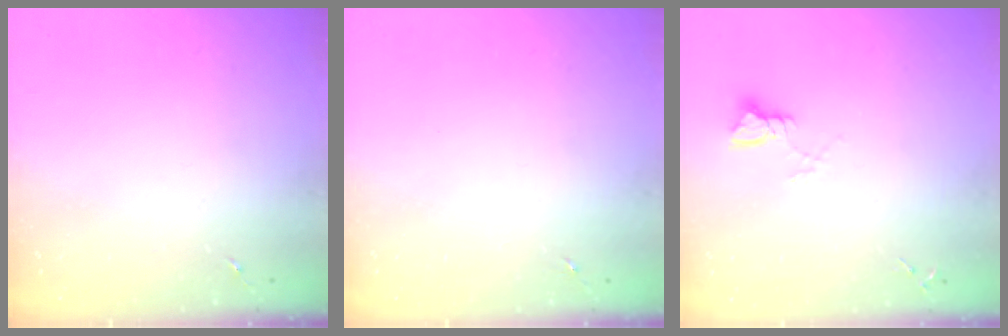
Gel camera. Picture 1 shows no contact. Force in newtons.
{"total": 0.0}
{"total": 3.8, "press": 3.8, "slide": 0.5}